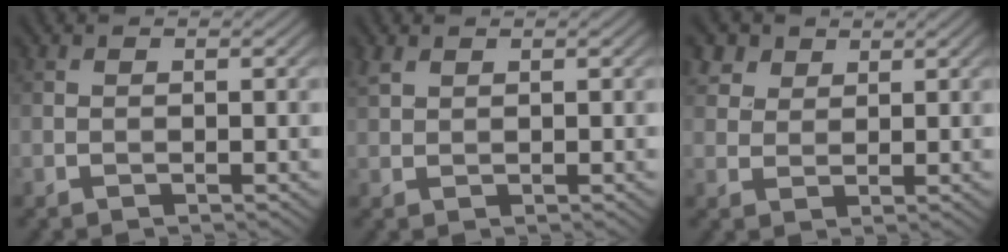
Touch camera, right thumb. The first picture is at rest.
{"total": 1.6, "force": [1.2, 0.8, 0.8], "torque": [-0.023, 0.005, 0.030]}
{"total": 4.3, "force": [2.9, 2.8, 1.6], "torque": [-0.051, -0.005, 0.071]}